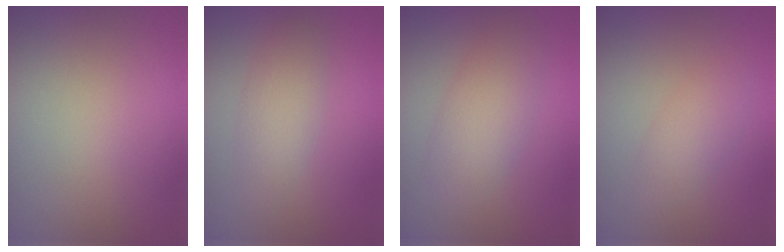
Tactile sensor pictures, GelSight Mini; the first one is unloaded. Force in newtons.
{"total": 2.7, "press": 2.7, "slide": 0.2}
{"total": 3.6, "press": 3.6, "slide": 0.0}
{"total": 2.1, "press": 2.1, "slide": 0.1}